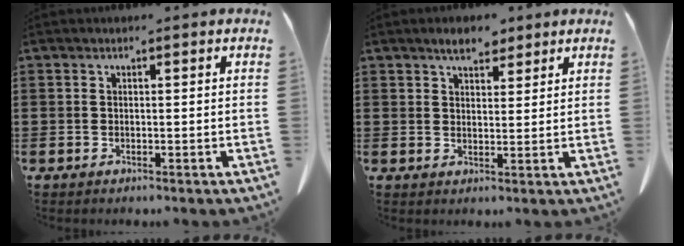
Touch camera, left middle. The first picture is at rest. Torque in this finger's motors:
{"motor_torque": [0.05, 0.03, 0.18, 0.05]}